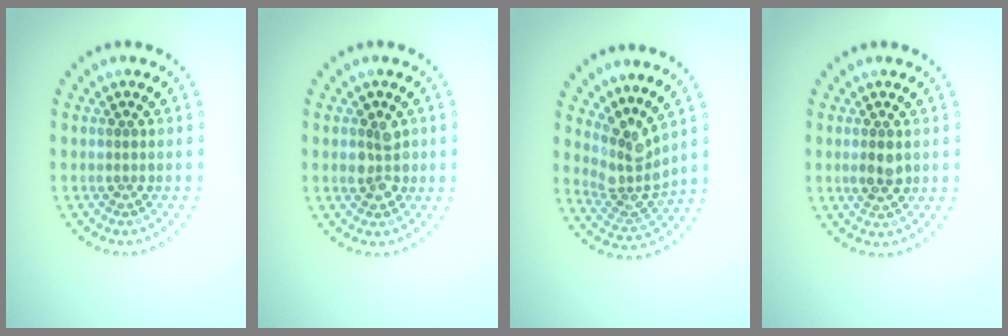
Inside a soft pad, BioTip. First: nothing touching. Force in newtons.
{"total": 2.6, "press": 2.5, "slide": 0.6}
{"total": 3.5, "press": 2.5, "slide": 2.5}
{"total": 1.9, "press": 1.8, "slide": 0.3}